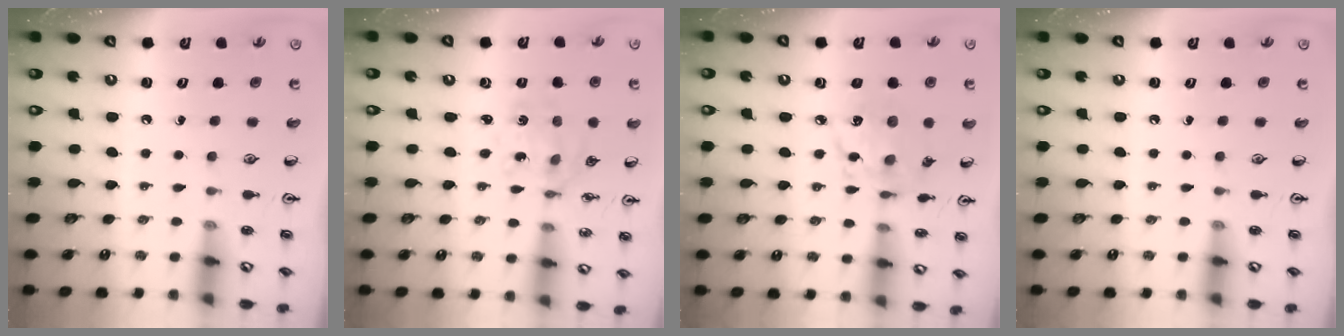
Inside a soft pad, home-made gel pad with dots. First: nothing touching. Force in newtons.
{"total": 2.9, "press": 2.7, "slide": 1.0}
{"total": 8.8, "press": 8.8, "slide": 0.5}
{"total": 0.0}